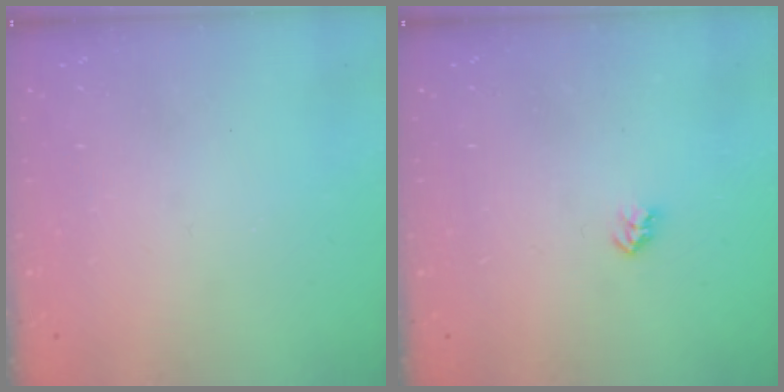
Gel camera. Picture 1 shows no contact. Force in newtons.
{"total": 2.6, "press": 2.6, "slide": 0.4}